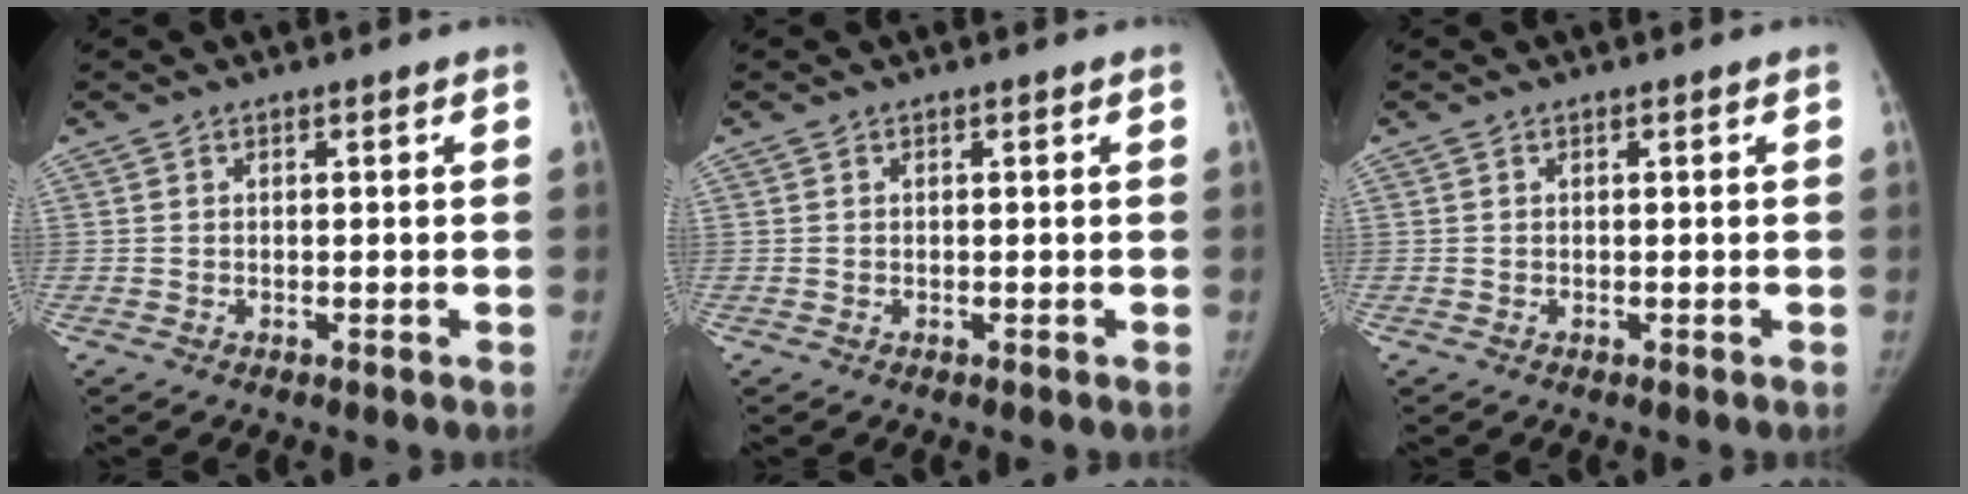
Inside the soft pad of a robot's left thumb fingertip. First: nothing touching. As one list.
[{"total": 0.0}, {"total": 0.0}]